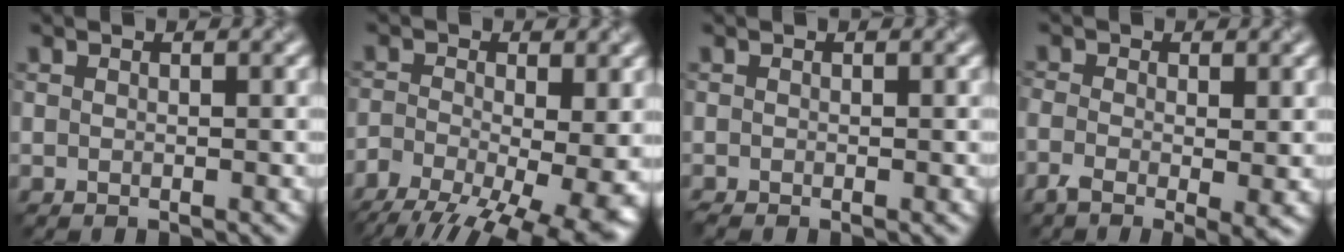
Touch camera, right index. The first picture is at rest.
{"total": 15.8, "force": [-9.1, 7.8, 10.3], "torque": [-0.173, -0.033, -0.094]}
{"total": 0.7, "force": [-0.6, 0.1, 0.4], "torque": [-0.008, -0.005, -0.014]}
{"total": 4.4, "force": [-1.6, 1.7, 3.8], "torque": [-0.077, -0.008, -0.033]}